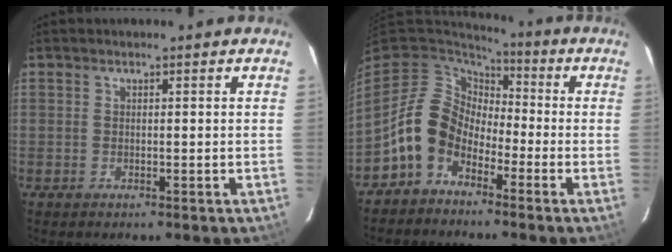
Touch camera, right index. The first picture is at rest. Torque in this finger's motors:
{"motor_torque": [0.67, -0.40, 0.83, 0.06]}